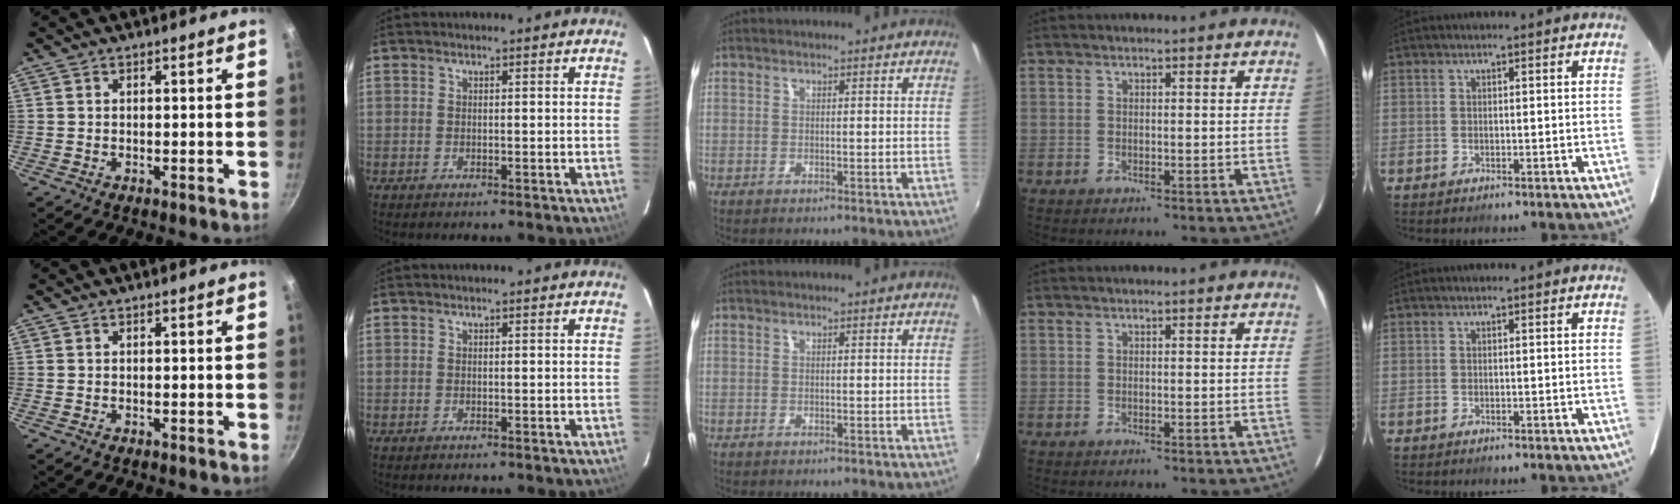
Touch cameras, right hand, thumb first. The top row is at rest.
{}